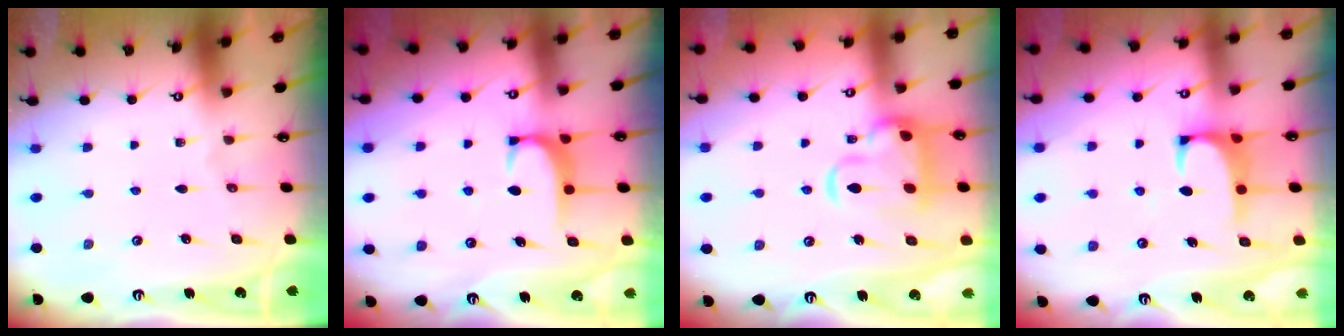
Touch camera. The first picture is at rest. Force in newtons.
{"total": 1.6, "press": 1.6, "slide": 0.5}
{"total": 8.5, "press": 8.3, "slide": 1.7}
{"total": 1.2, "press": 1.1, "slide": 0.5}